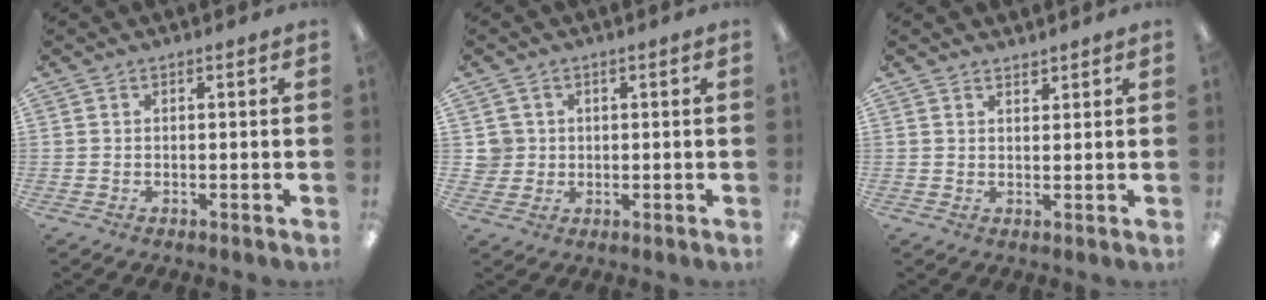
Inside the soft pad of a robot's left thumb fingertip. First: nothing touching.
{"total": 4.1, "force": [0.8, 4.0, 0.3], "torque": [-0.009, 0.006, 0.015]}
{"total": 1.7, "force": [1.7, 0.4, 0.0], "torque": [0.008, -0.009, 0.031]}